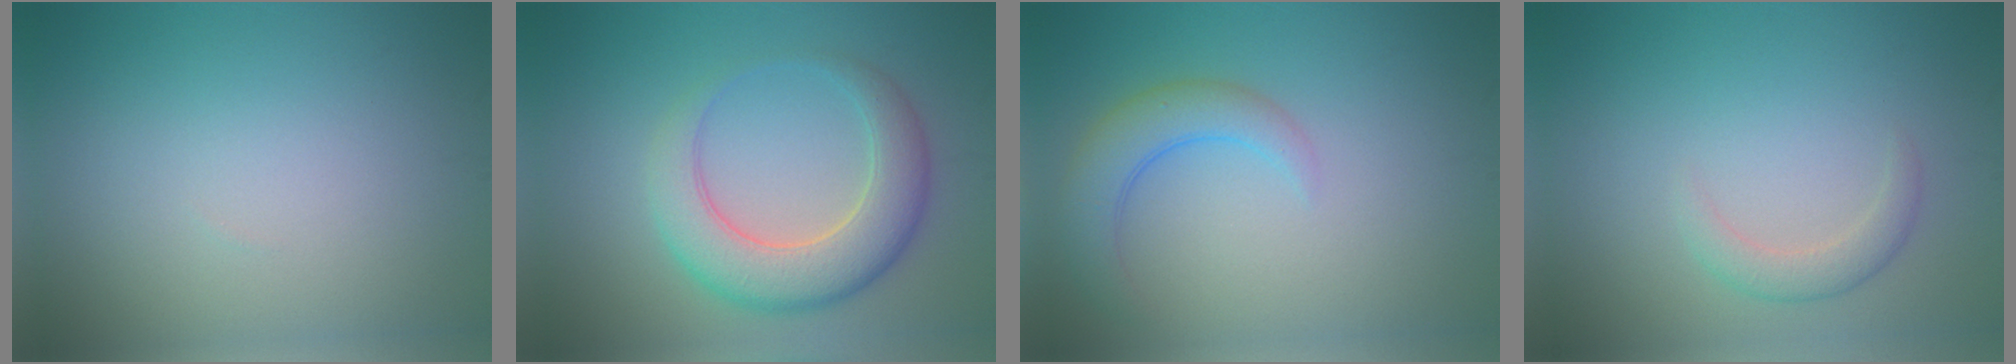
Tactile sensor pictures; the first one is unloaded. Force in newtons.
{"total": 6.5, "press": 6.5, "slide": 0.4}
{"total": 3.8, "press": 3.8, "slide": 0.4}
{"total": 1.9, "press": 1.9, "slide": 0.2}